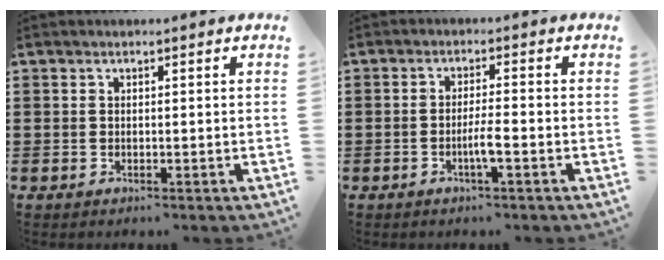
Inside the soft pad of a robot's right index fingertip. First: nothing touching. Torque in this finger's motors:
{"motor_torque": [0.49, 0.03, 0.06, 0.05]}